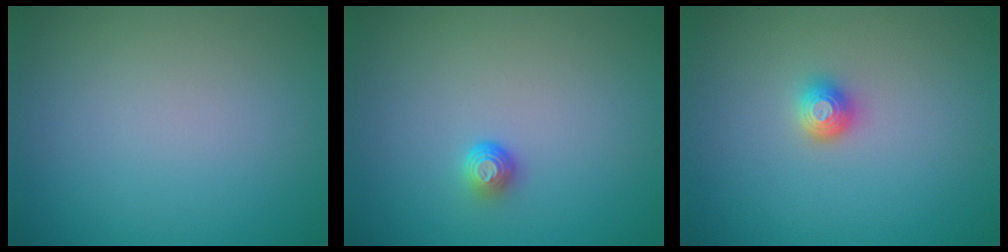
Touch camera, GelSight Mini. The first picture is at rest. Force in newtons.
{"total": 1.3, "press": 1.0, "slide": 0.9}
{"total": 1.4, "press": 1.2, "slide": 0.6}